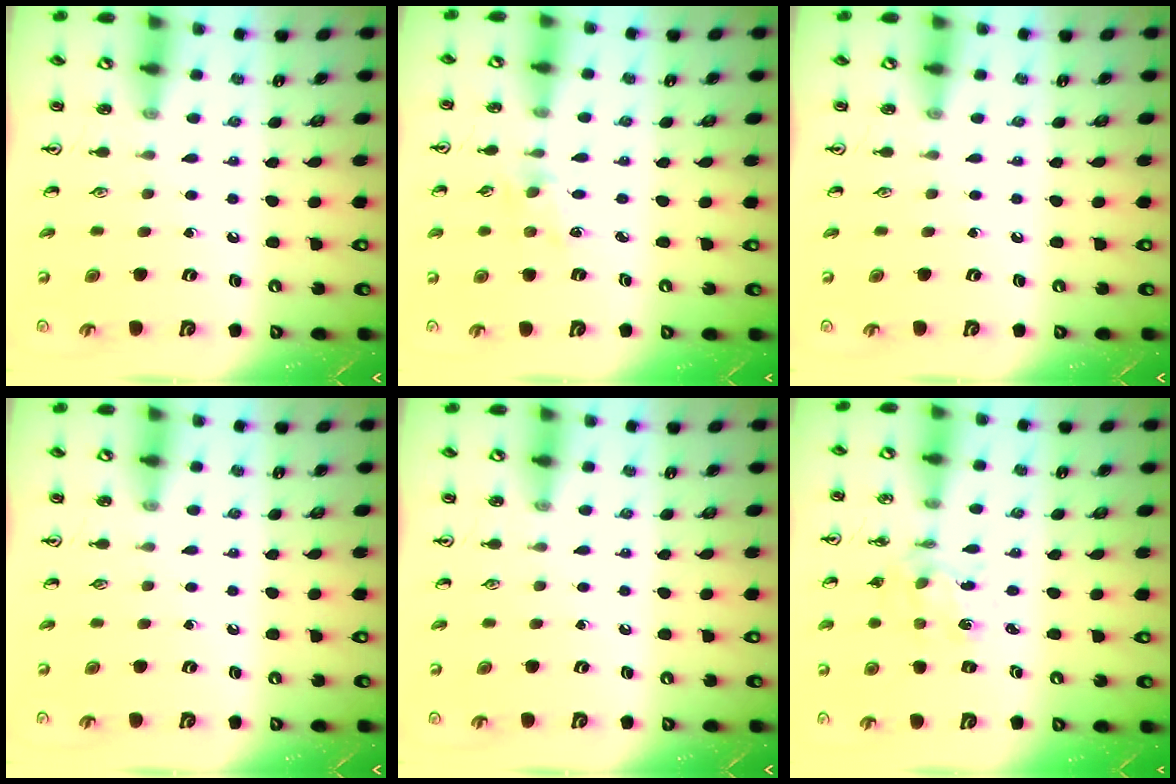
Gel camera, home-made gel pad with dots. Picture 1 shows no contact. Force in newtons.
{"total": 2.0, "press": 2.0, "slide": 0.4}
{"total": 0.0}
{"total": 0.0}
{"total": 0.0}
{"total": 2.7, "press": 2.7, "slide": 0.3}